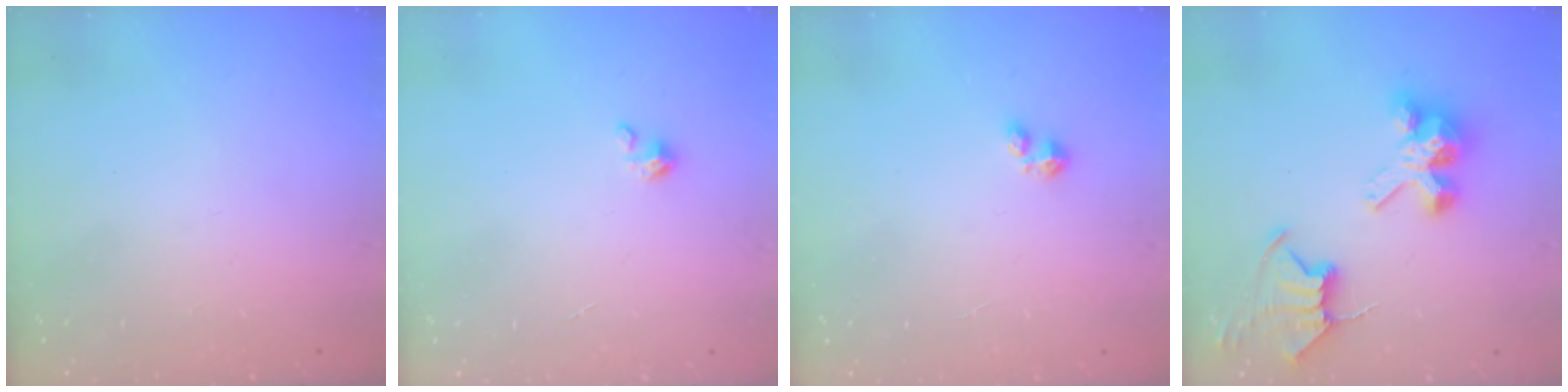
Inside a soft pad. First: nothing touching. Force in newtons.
{"total": 1.4, "press": 1.4, "slide": 0.3}
{"total": 2.4, "press": 2.4, "slide": 0.3}
{"total": 9.8, "press": 9.7, "slide": 1.2}